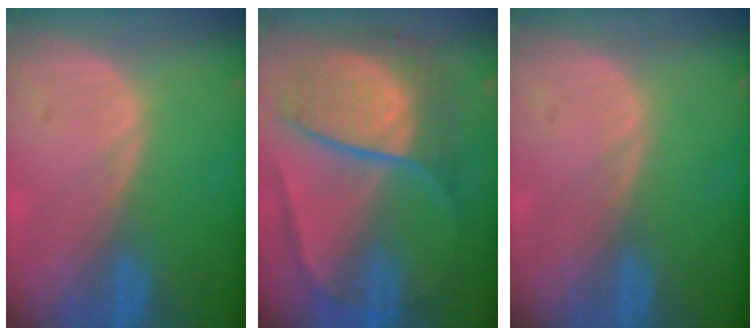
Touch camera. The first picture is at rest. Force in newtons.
{"total": 10.4, "press": 10.3, "slide": 1.1}
{"total": 0.0}